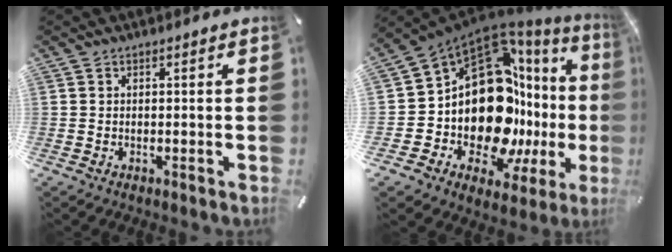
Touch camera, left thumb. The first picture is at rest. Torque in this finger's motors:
{"motor_torque": [1.30, 3.70, 2.77, 0.00, 0.27]}